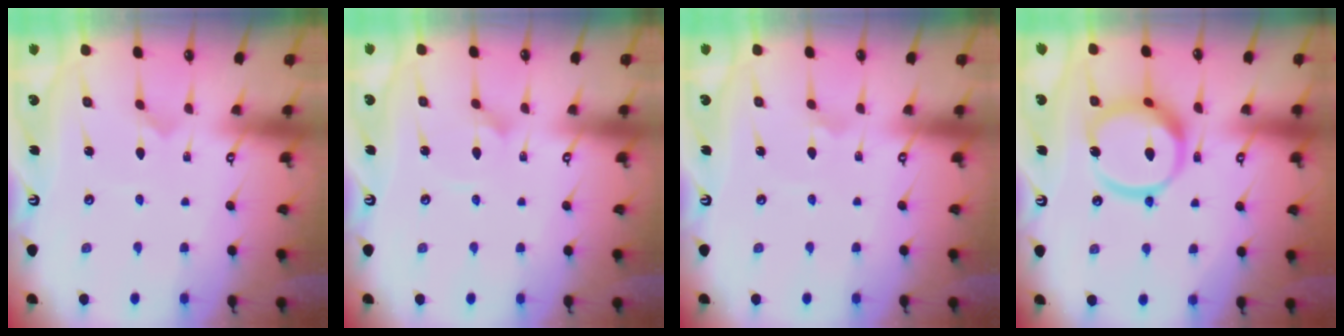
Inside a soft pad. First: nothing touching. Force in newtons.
{"total": 2.2, "press": 2.2, "slide": 0.1}
{"total": 1.7, "press": 1.7, "slide": 0.4}
{"total": 15.3, "press": 15.1, "slide": 2.1}